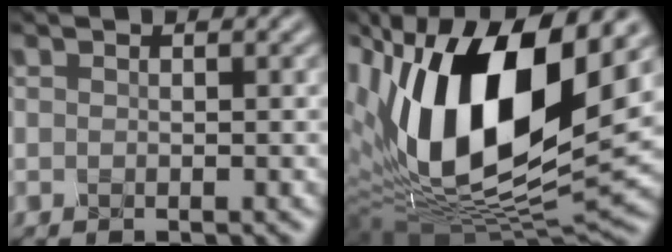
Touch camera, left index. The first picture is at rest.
{"total": 15.9, "force": [3.9, 7.8, 13.3], "torque": [-0.273, 0.008, 0.071]}